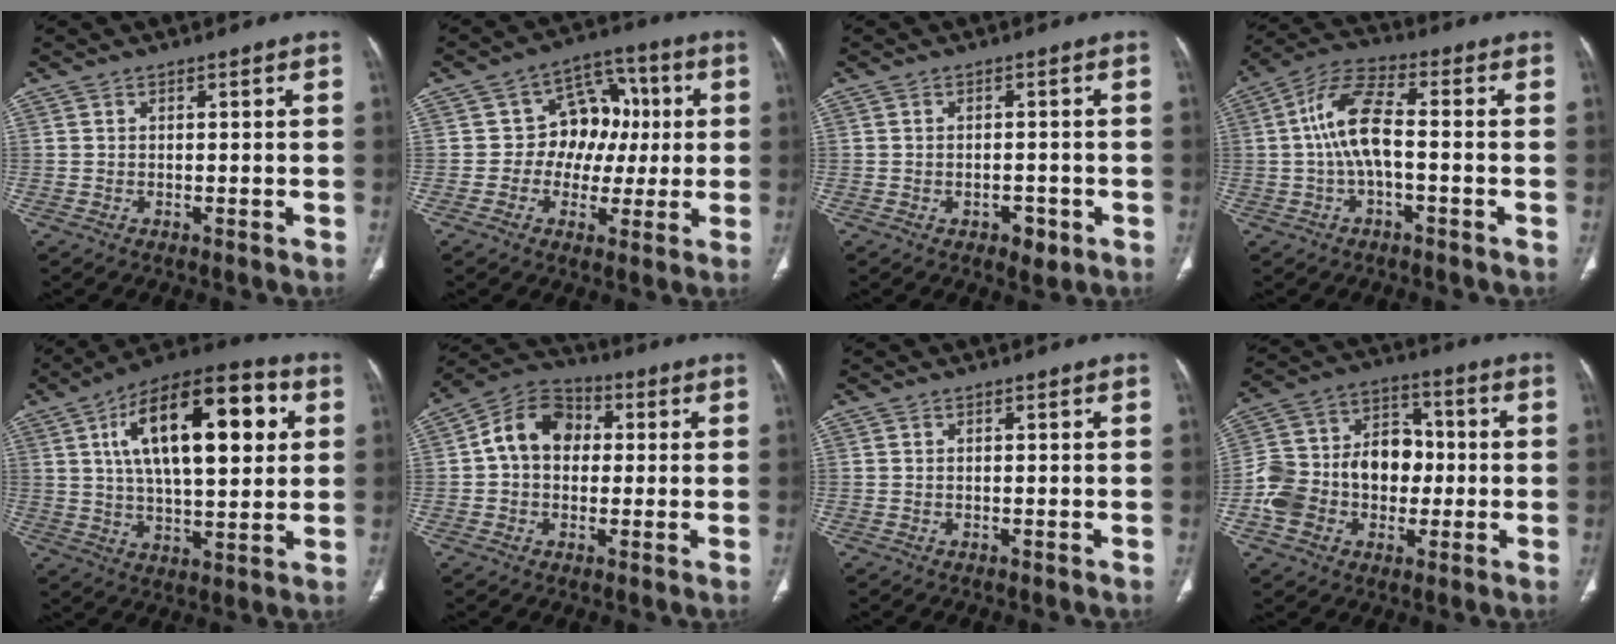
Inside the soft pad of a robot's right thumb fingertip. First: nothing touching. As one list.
[{"total": 11.0, "force": [0.4, 9.1, 6.0], "torque": [-0.032, 0.022, -0.001]}, {"total": 3.3, "force": [-1.4, 2.0, 2.2], "torque": [-0.021, 0.009, -0.012]}, {"total": 9.8, "force": [-0.8, 3.8, 9.1], "torque": [-0.194, 0.033, -0.020]}, {"total": 23.3, "force": [6.5, 10.2, 19.9], "torque": [-0.291, 0.006, 0.094]}, {"total": 11.2, "force": [1.2, 8.7, 6.8], "torque": [-0.097, 0.028, 0.007]}, {"total": 0.0}, {"total": 17.6, "force": [-2.3, 13.4, 11.3], "torque": [-0.163, 0.051, -0.038]}]